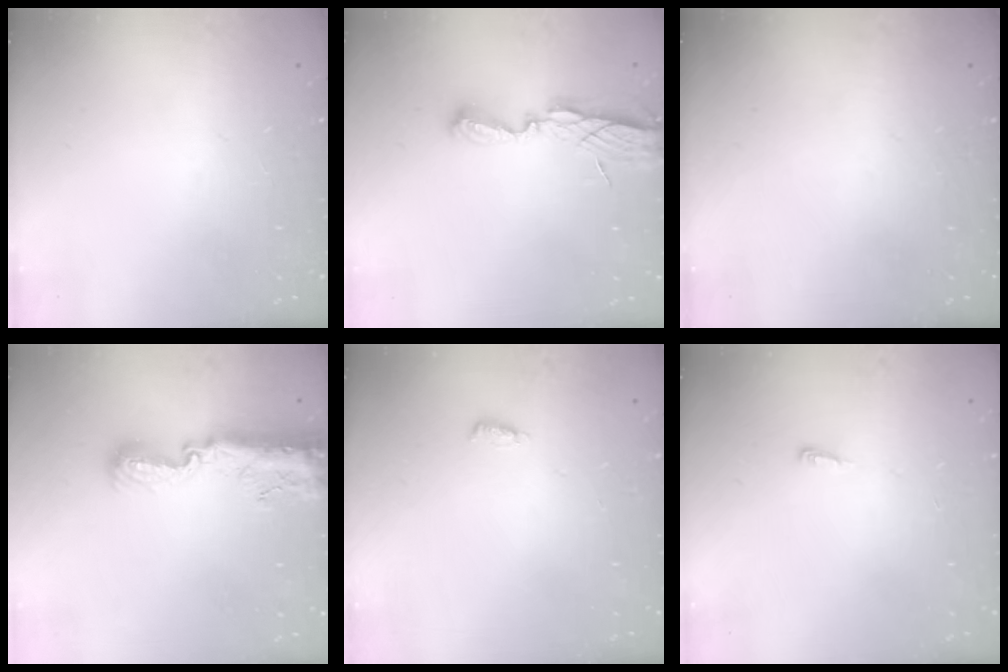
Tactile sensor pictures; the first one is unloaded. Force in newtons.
{"total": 6.2, "press": 6.2, "slide": 0.0}
{"total": 0.0}
{"total": 12.1, "press": 12.0, "slide": 0.9}
{"total": 4.4, "press": 4.1, "slide": 1.5}
{"total": 3.4, "press": 3.3, "slide": 0.7}